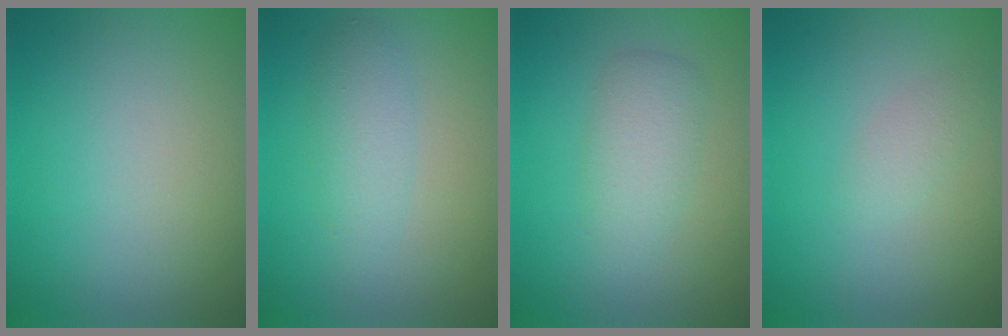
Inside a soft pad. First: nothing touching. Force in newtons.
{"total": 2.3, "press": 2.3, "slide": 0.2}
{"total": 2.6, "press": 2.6, "slide": 0.1}
{"total": 1.3, "press": 1.3, "slide": 0.1}